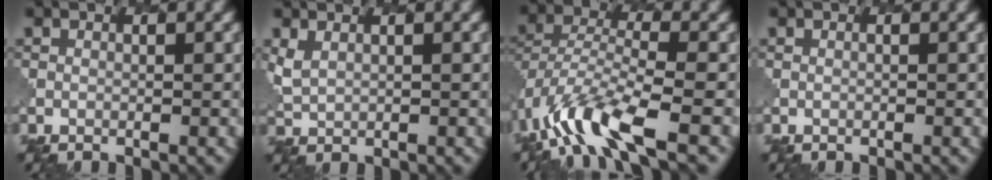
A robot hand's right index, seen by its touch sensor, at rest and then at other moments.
{"total": 1.8, "force": [1.4, 0.8, 0.8], "torque": [-0.025, -0.003, 0.036]}
{"total": 7.9, "force": [-4.6, 2.7, 5.8], "torque": [-0.113, -0.002, -0.093]}
{"total": 0.0}